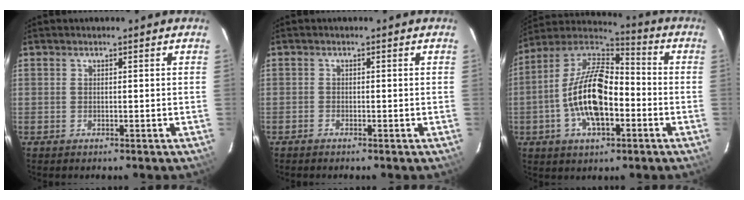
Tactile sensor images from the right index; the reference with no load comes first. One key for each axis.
{"total": 0.6, "fx": -0.6, "fy": 0.2, "fz": 0.0, "tx": -0.004, "ty": 0.001, "tz": -0.013}
{"total": 16.7, "fx": -4.1, "fy": 7.9, "fz": 14.1, "tx": -0.282, "ty": 0.006, "tz": -0.080}